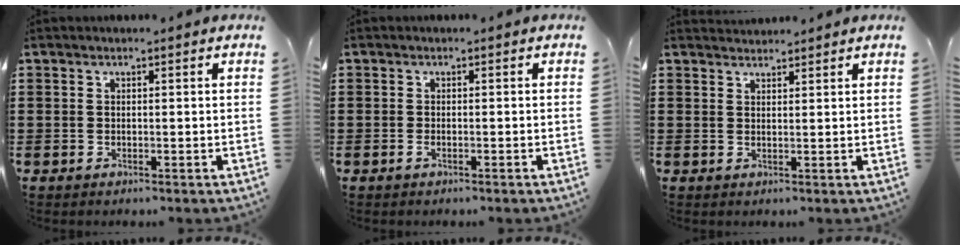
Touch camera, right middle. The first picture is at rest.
{"total": 0.8, "force": [-0.5, 0.2, 0.6], "torque": [-0.015, -0.003, -0.009]}
{"total": 1.6, "force": [1.5, 0.3, -0.1], "torque": [-0.002, 0.003, 0.030]}